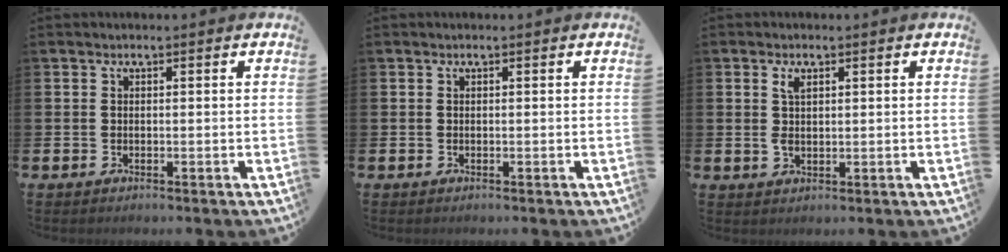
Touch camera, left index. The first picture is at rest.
{"total": 0.0}
{"total": 2.5, "force": [1.2, 1.2, 1.8], "torque": [-0.024, -0.001, 0.017]}